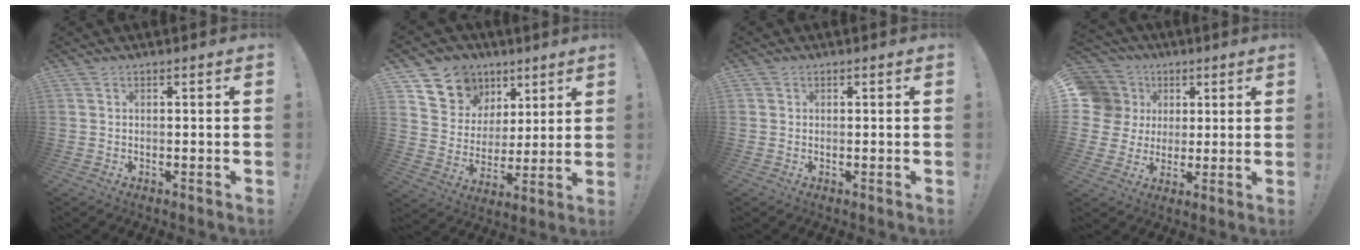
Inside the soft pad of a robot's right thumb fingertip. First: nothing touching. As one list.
[{"total": 11.0, "force": [6.0, 9.0, 1.7], "torque": [-0.030, -0.044, 0.127]}, {"total": 0.6, "force": [0.2, 0.5, -0.2], "torque": [0.002, 0.001, 0.005]}, {"total": 12.2, "force": [2.8, 11.1, 4.2], "torque": [-0.075, -0.007, 0.066]}]